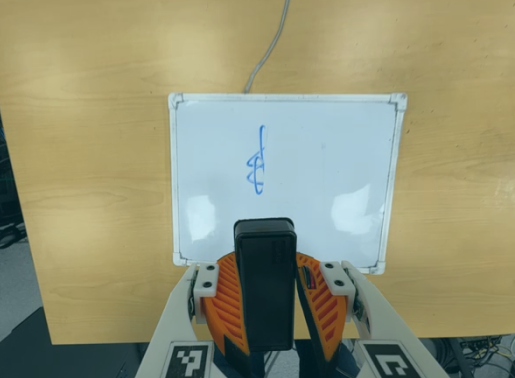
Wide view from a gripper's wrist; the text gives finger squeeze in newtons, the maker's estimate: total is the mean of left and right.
{"total": 9.2, "left": 8.9, "right": 9.6}